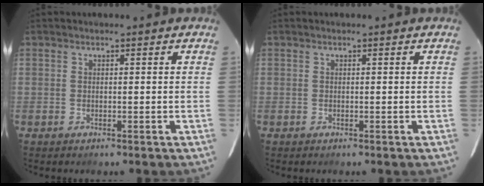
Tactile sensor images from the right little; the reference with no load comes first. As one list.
[{"total": 0.0}]